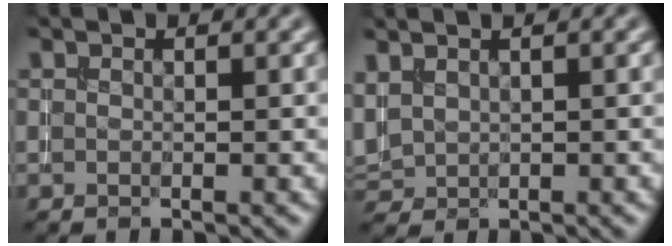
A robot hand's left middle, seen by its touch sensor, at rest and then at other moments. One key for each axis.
{"total": 2.1, "fx": 1.0, "fy": 1.5, "fz": 1.1, "tx": -0.032, "ty": 0.007, "tz": 0.029}